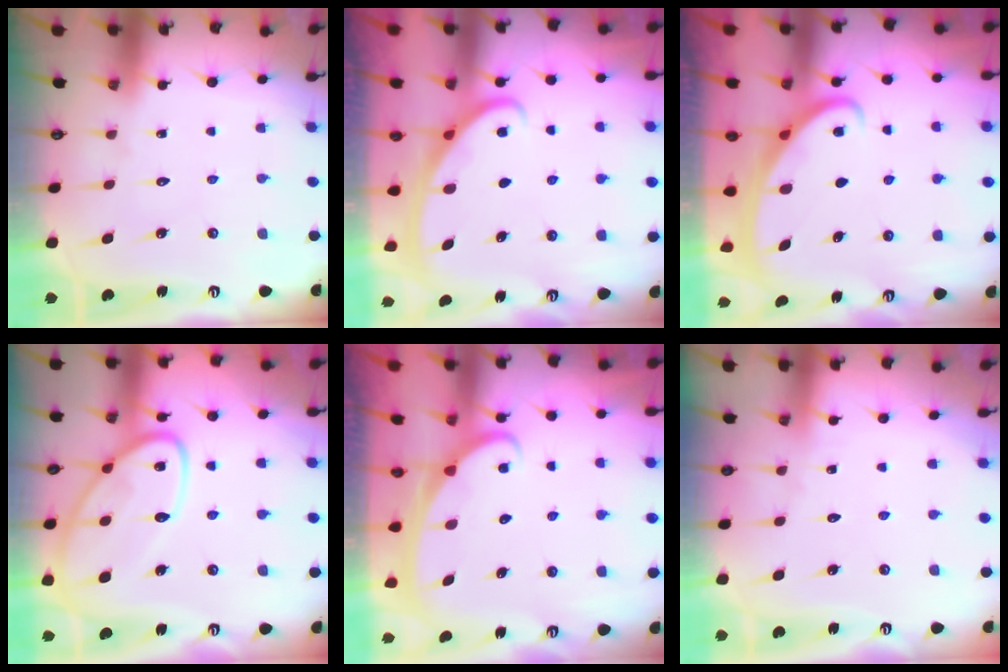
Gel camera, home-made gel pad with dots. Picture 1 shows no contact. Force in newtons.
{"total": 2.8, "press": 2.8, "slide": 0.4}
{"total": 2.4, "press": 2.4, "slide": 0.4}
{"total": 15.1, "press": 15.1, "slide": 1.4}
{"total": 2.4, "press": 2.4, "slide": 0.3}
{"total": 3.0, "press": 3.0, "slide": 0.3}